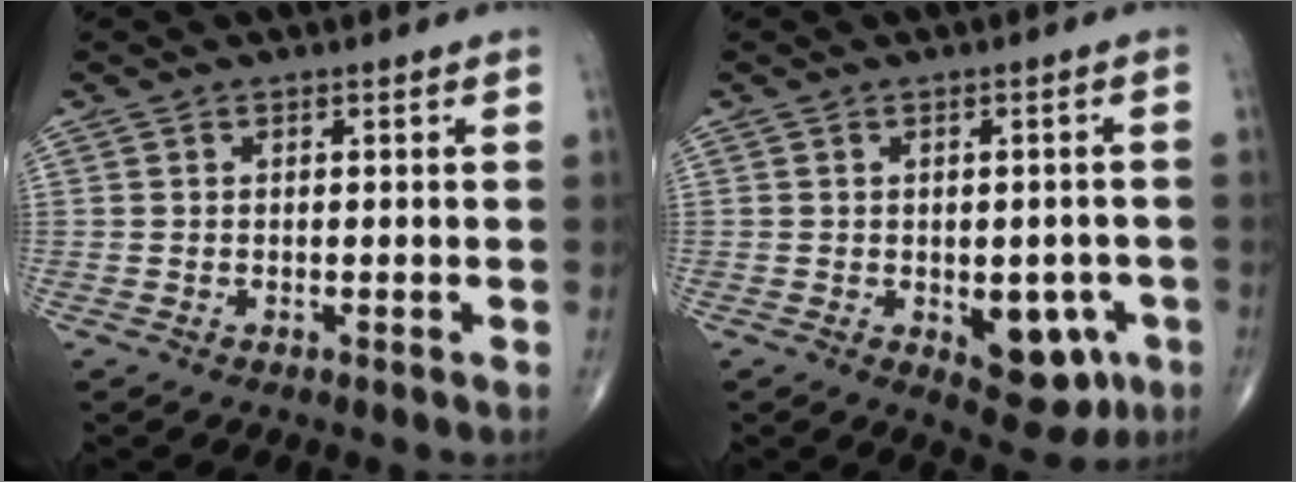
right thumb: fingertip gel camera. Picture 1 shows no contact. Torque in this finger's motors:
{"motor_torque": [2.85, 2.15, 0.67, -0.37, 0.19]}